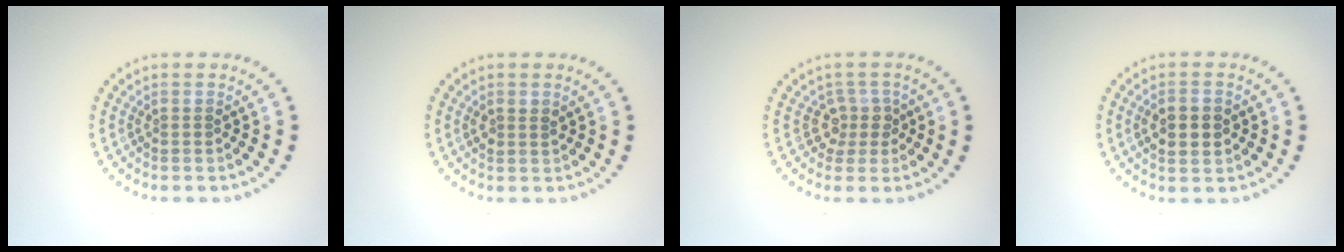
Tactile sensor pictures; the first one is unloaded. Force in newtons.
{"total": 1.2, "press": 1.0, "slide": 0.6}
{"total": 2.2, "press": 1.6, "slide": 1.5}
{"total": 3.6, "press": 3.6, "slide": 0.2}